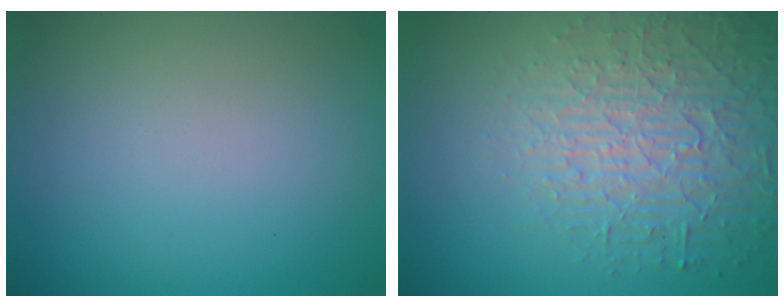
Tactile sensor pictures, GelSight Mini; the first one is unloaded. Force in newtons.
{"total": 4.9, "press": 4.8, "slide": 1.3}